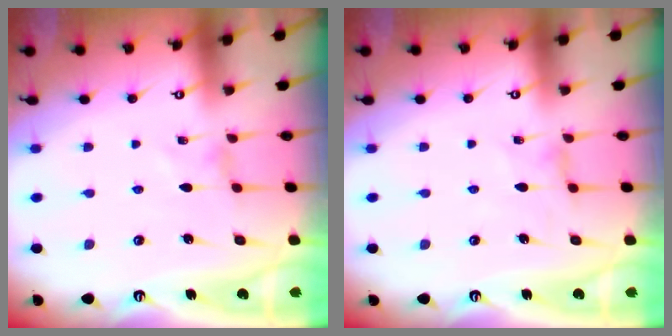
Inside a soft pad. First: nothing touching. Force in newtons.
{"total": 1.5, "press": 1.4, "slide": 0.4}